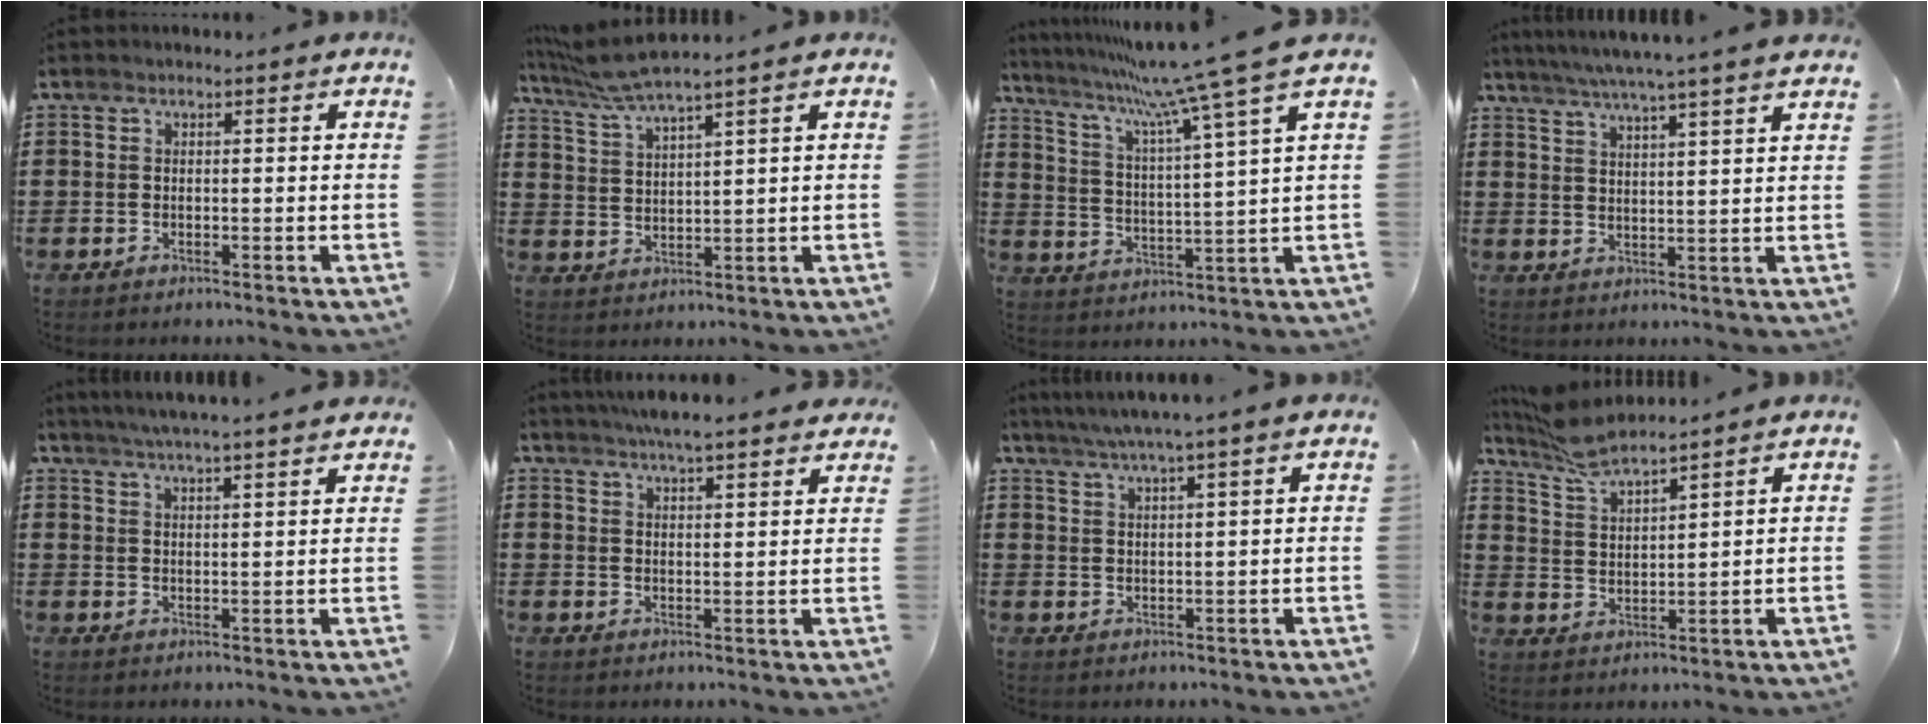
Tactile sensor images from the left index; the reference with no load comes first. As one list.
[{"total": 4.9, "force": [4.3, 0.0, 2.3], "torque": [-0.062, -0.013, 0.076]}, {"total": 10.3, "force": [8.3, -1.7, 5.8], "torque": [-0.144, -0.052, 0.130]}, {"total": 5.1, "force": [4.3, -0.9, 2.5], "torque": [-0.061, -0.021, 0.073]}, {"total": 4.0, "force": [3.8, -0.6, 1.2], "torque": [-0.036, -0.014, 0.066]}, {"total": 4.8, "force": [4.5, 0.2, 1.6], "torque": [-0.043, -0.010, 0.083]}, {"total": 3.9, "force": [3.1, -0.6, 2.2], "torque": [-0.051, -0.008, 0.054]}, {"total": 6.9, "force": [6.2, 0.7, 2.8], "torque": [-0.076, -0.018, 0.114]}]